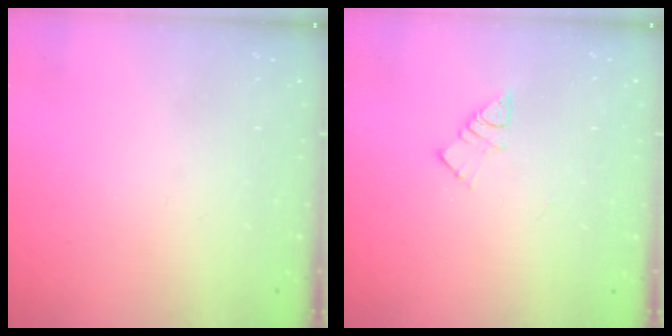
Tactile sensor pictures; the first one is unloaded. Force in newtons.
{"total": 5.7, "press": 5.6, "slide": 0.6}